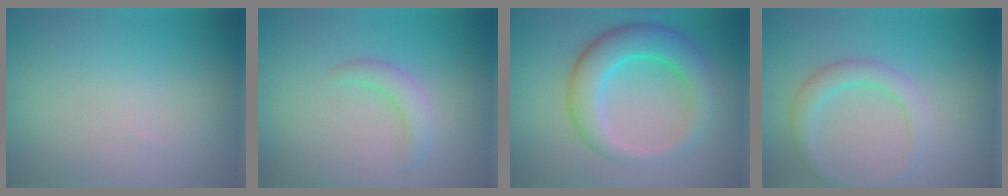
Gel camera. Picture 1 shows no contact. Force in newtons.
{"total": 2.1, "press": 2.1, "slide": 0.3}
{"total": 6.4, "press": 6.4, "slide": 0.2}
{"total": 2.8, "press": 2.8, "slide": 0.0}